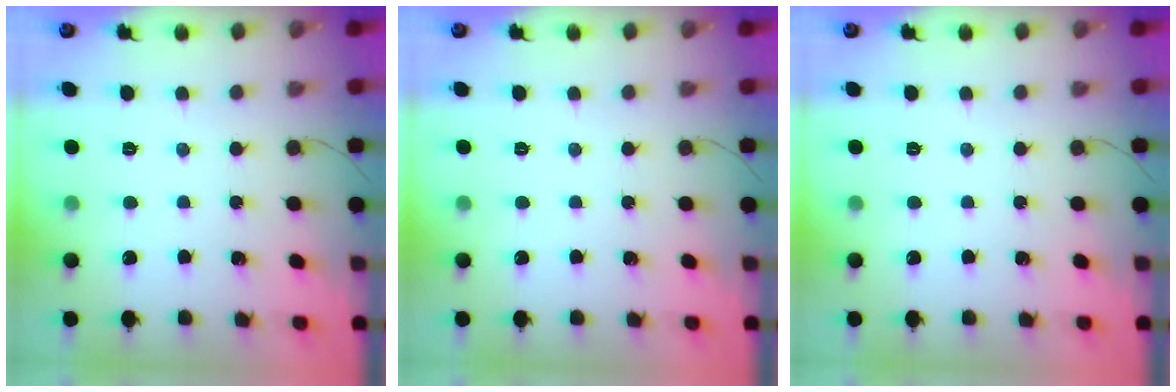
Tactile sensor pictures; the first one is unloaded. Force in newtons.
{"total": 0.0}
{"total": 0.0}